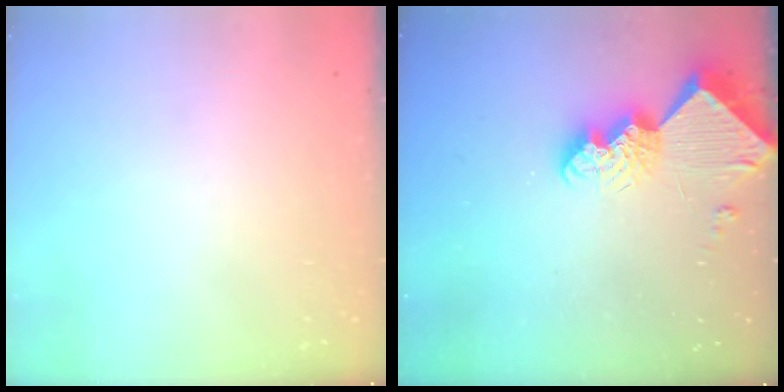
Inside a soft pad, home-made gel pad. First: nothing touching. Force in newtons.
{"total": 12.1, "press": 12.0, "slide": 1.3}